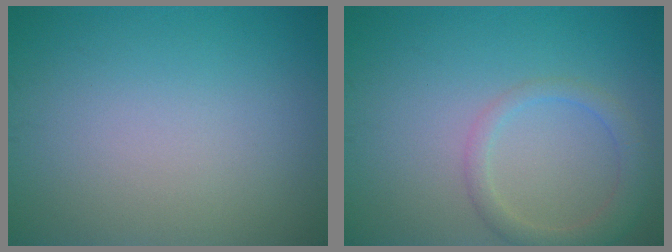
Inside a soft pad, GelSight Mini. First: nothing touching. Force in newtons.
{"total": 2.7, "press": 2.7, "slide": 0.1}